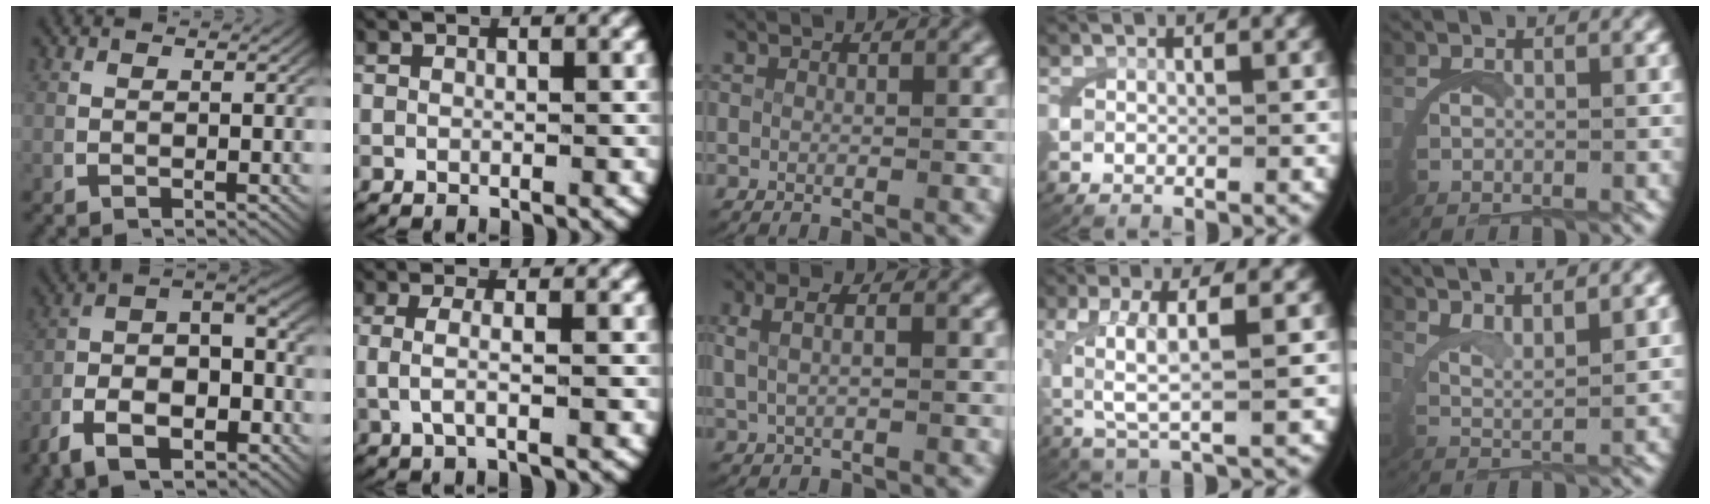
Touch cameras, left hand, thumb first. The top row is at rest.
{"thumb": {"total": 11.5, "force": [-1.7, 7.8, 8.2], "torque": [-0.144, -0.016, -0.037]}, "index": {"total": 3.2, "force": [0.0, 1.1, 3.0], "torque": [-0.069, -0.004, 0.001]}, "middle": {"total": 3.7, "force": [0.8, 2.2, 2.8], "torque": [-0.062, 0.006, 0.014]}, "ring": {"total": 5.0, "force": [0.7, 1.9, 4.6], "torque": [-0.101, -0.007, 0.023]}, "little": {"total": 5.4, "force": [4.6, 1.3, 2.5], "torque": [-0.059, 0.003, 0.071]}}